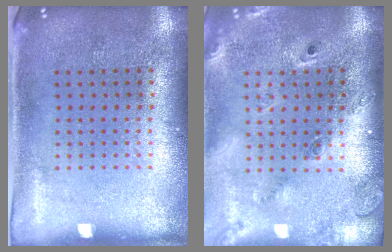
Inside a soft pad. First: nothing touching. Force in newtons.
{"total": 2.4, "press": 1.7, "slide": 1.7}